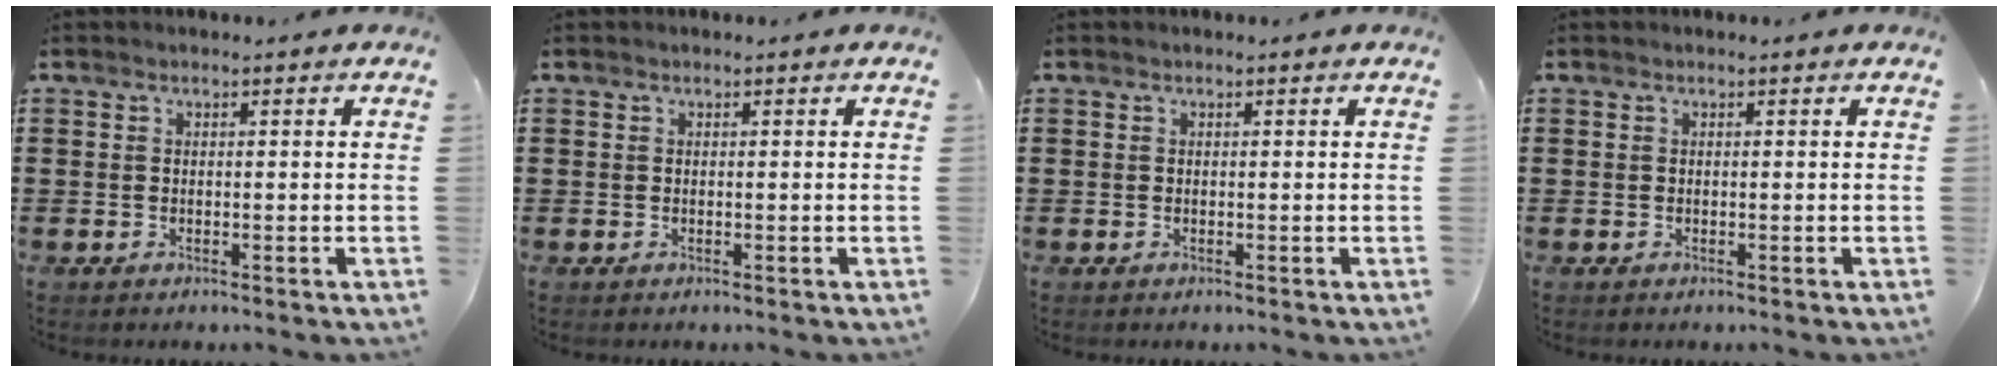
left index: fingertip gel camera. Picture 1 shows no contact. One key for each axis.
{"total": 0.0}
{"total": 0.0}
{"total": 0.0}